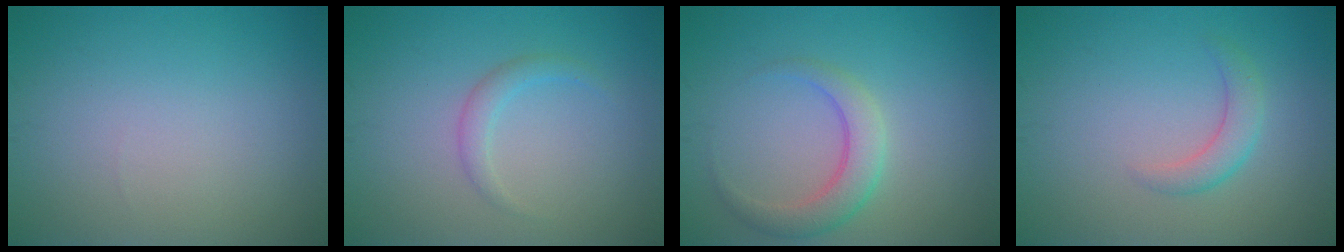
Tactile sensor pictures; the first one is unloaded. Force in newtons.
{"total": 1.5, "press": 1.5, "slide": 0.1}
{"total": 3.1, "press": 3.1, "slide": 0.3}
{"total": 2.2, "press": 2.2, "slide": 0.1}